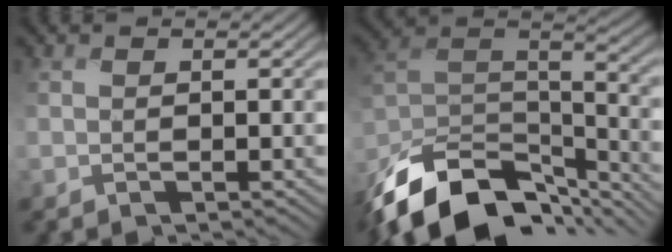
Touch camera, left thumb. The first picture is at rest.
{"total": 16.6, "force": [-12.2, 7.3, 8.5], "torque": [-0.211, -0.013, -0.210]}